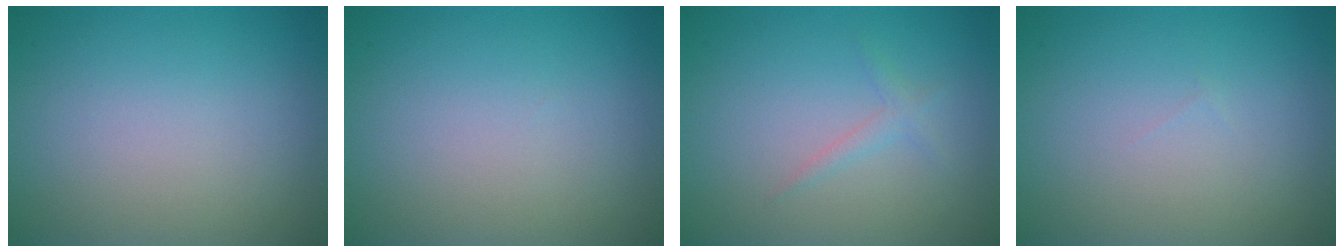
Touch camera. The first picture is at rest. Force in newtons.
{"total": 0.0}
{"total": 1.1, "press": 1.1, "slide": 0.0}
{"total": 0.0}